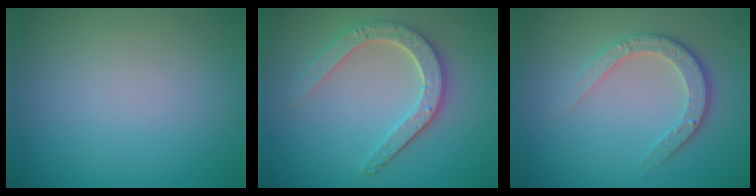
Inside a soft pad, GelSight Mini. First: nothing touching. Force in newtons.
{"total": 4.5, "press": 3.6, "slide": 2.7}
{"total": 3.3, "press": 2.6, "slide": 2.1}